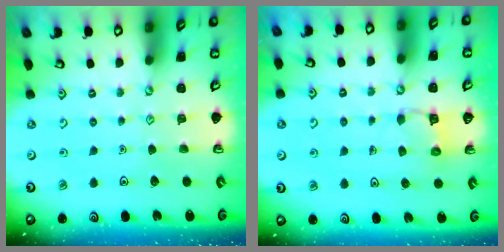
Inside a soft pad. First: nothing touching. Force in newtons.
{"total": 6.3, "press": 6.2, "slide": 0.4}